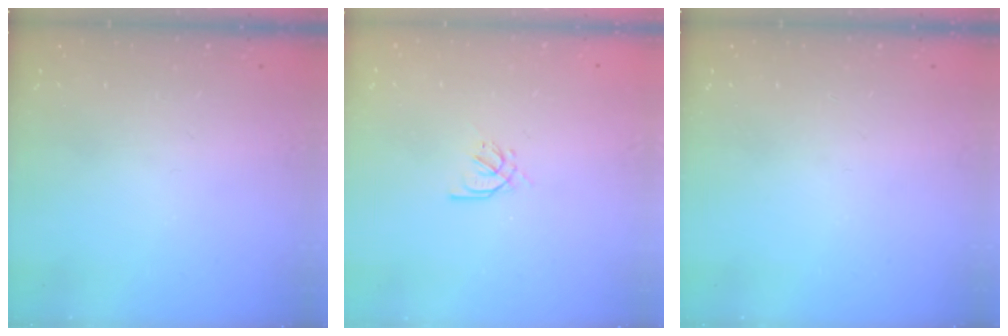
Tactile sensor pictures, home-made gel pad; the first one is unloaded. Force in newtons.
{"total": 2.4, "press": 2.4, "slide": 0.5}
{"total": 0.0}